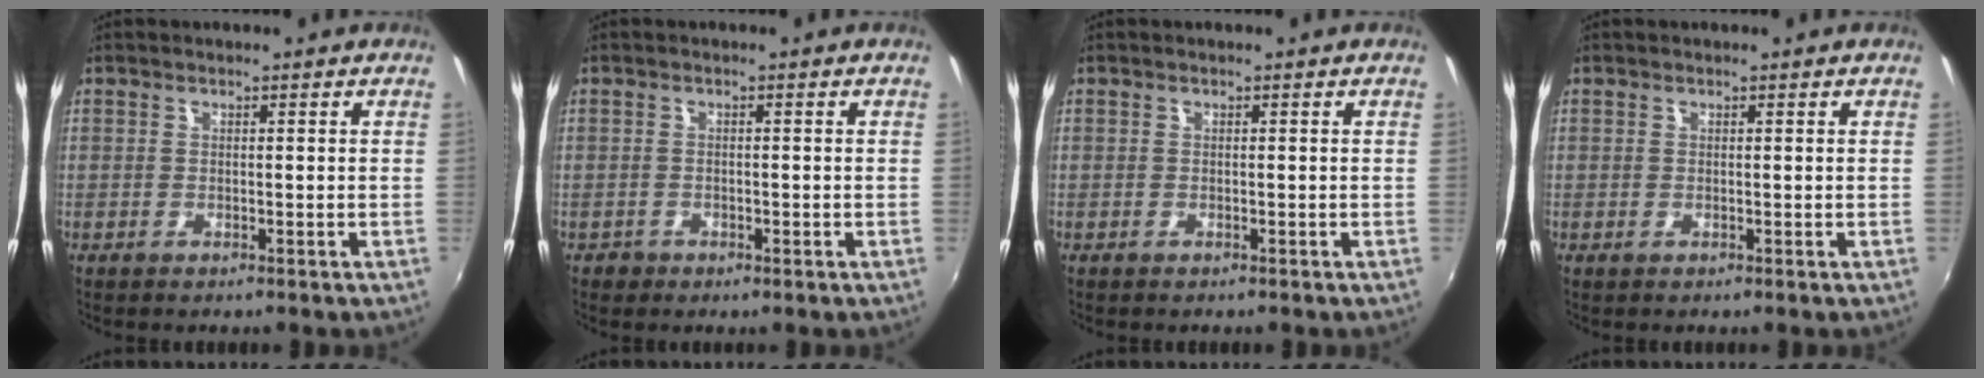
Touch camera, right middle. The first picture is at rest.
{"total": 1.2, "force": [-0.8, 0.9, 0.2], "torque": [-0.006, -0.003, -0.015]}
{"total": 0.0}
{"total": 0.0}